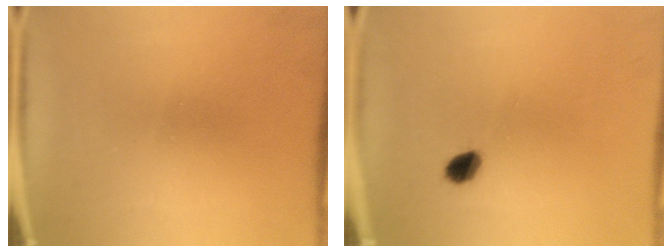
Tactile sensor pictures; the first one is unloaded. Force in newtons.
{"total": 2.9}